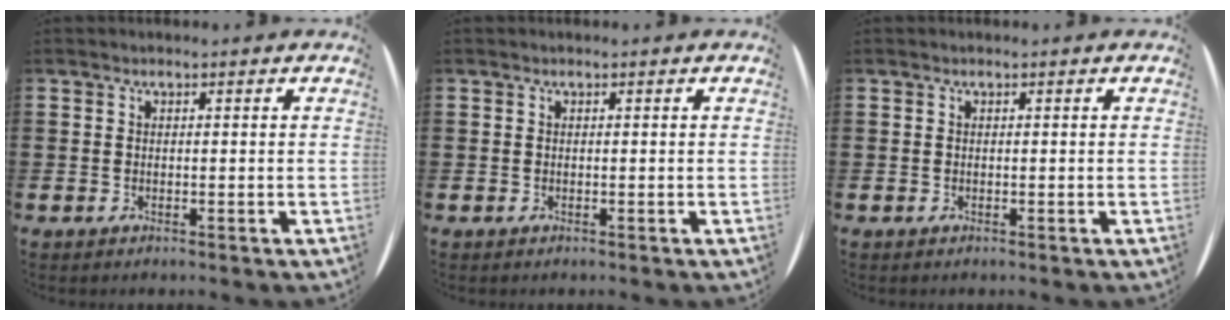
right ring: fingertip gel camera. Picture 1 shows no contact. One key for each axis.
{"total": 0.0}
{"total": 0.0}